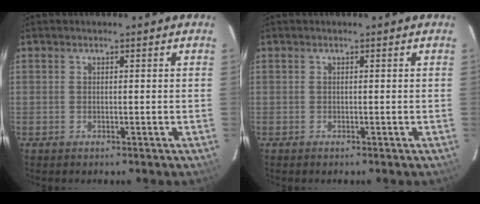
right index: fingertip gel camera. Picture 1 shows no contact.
{"total": 0.0}